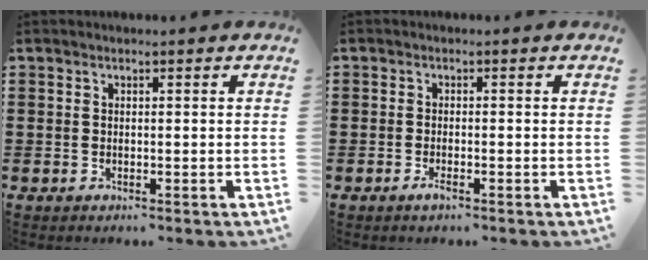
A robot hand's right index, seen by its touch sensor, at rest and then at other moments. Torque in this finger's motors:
{"motor_torque": [1.81, 0.33, 0.49, 0.04]}